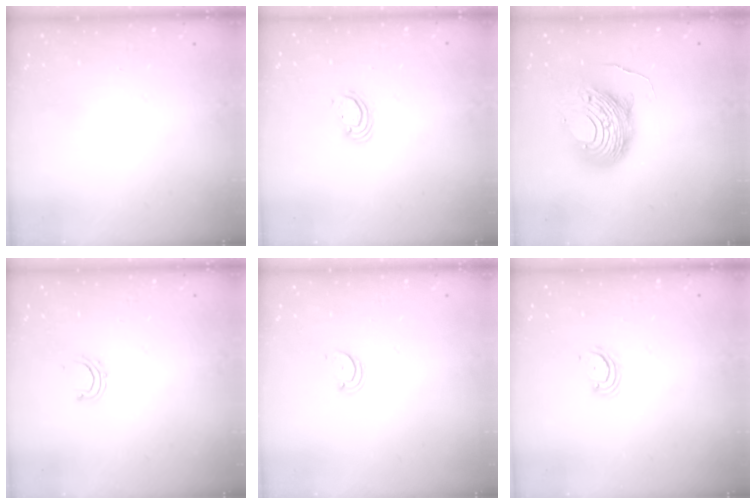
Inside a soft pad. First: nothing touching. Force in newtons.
{"total": 3.9, "press": 3.9, "slide": 0.2}
{"total": 13.6, "press": 13.5, "slide": 1.3}
{"total": 5.1, "press": 5.1, "slide": 0.7}
{"total": 2.0, "press": 2.0, "slide": 0.2}
{"total": 3.8, "press": 3.8, "slide": 0.5}